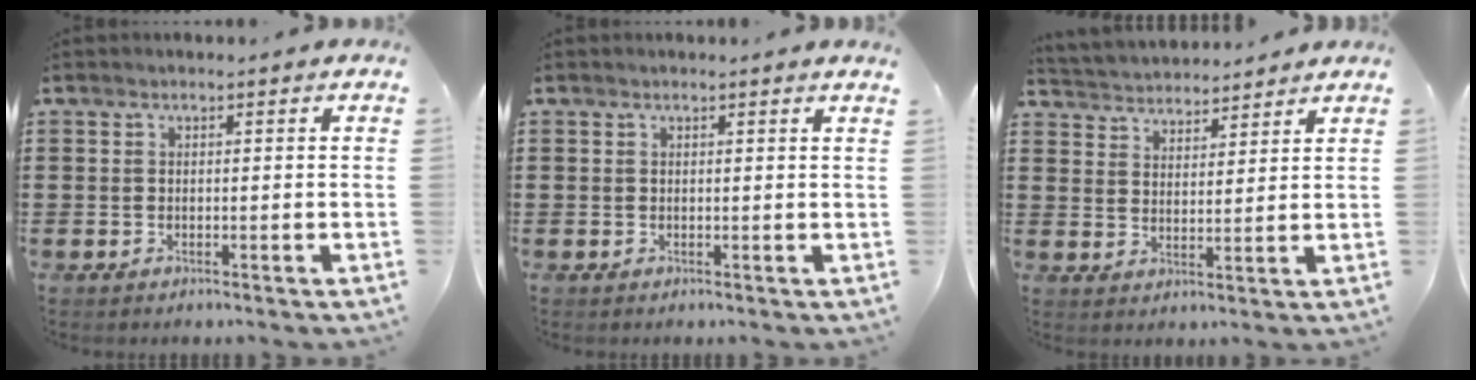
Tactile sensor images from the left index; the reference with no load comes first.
{"total": 0.7, "force": [0.5, -0.2, 0.4], "torque": [-0.008, -0.003, 0.010]}
{"total": 3.7, "force": [3.6, 0.7, -0.5], "torque": [-0.007, -0.016, 0.065]}